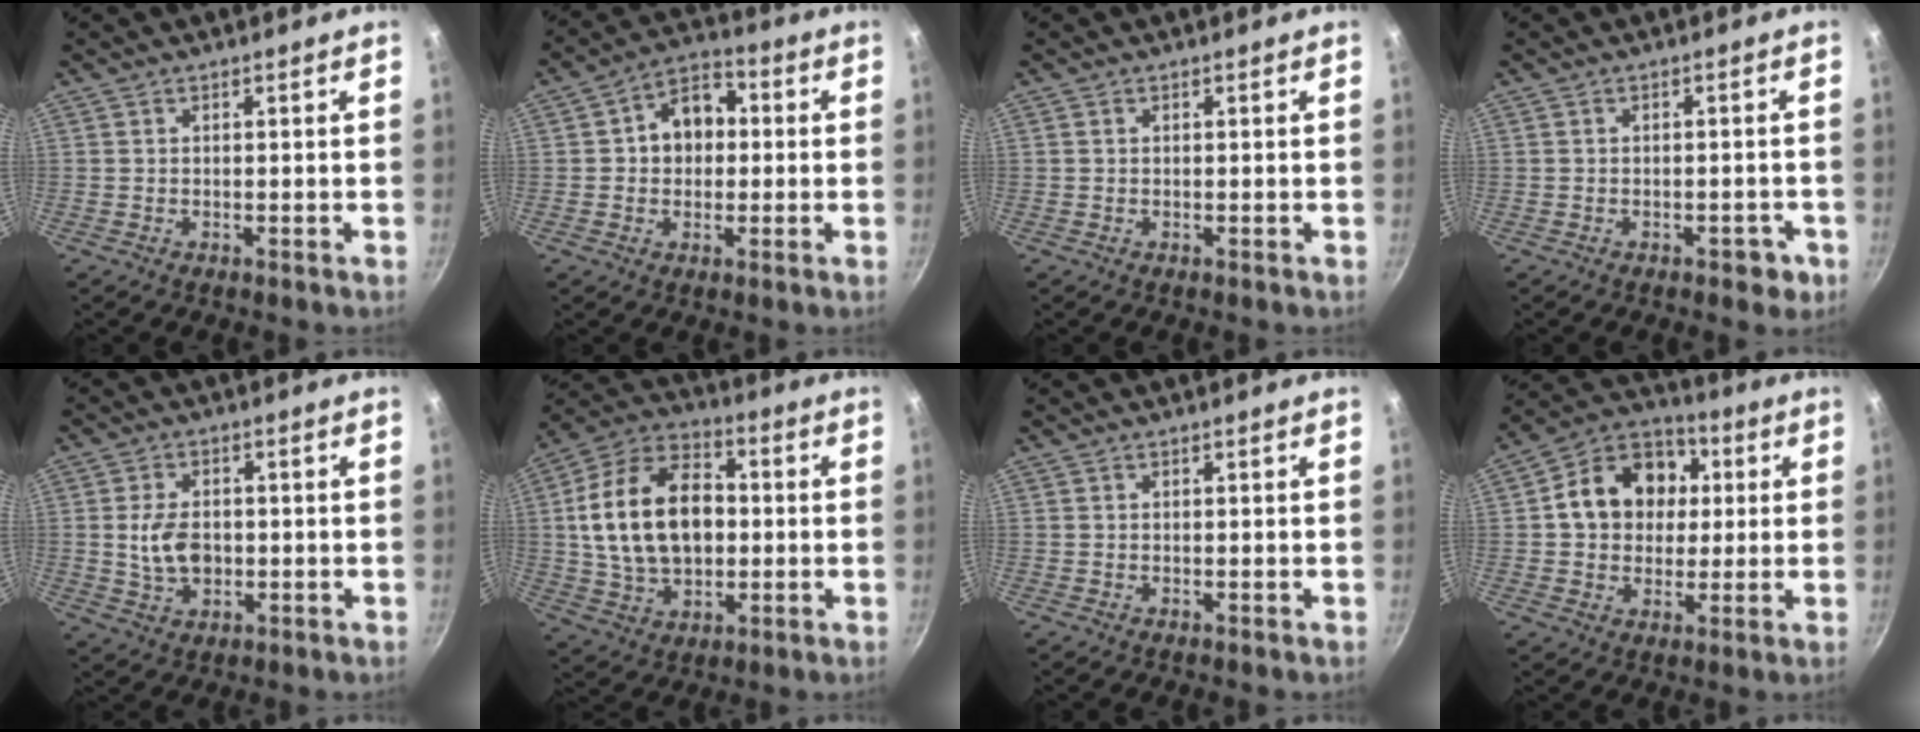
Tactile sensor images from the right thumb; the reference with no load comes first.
{"total": 9.4, "force": [0.8, 7.3, 6.0], "torque": [-0.046, 0.019, -0.002]}
{"total": 0.0}
{"total": 3.3, "force": [-1.7, 1.9, 2.2], "torque": [-0.007, 0.022, -0.007]}
{"total": 7.3, "force": [-0.2, 4.9, 5.4], "torque": [-0.087, 0.001, -0.002]}
{"total": 20.3, "force": [1.0, 13.6, 15.0], "torque": [-0.244, 0.025, 0.015]}
{"total": 0.0}
{"total": 15.4, "force": [2.4, 12.5, 8.6], "torque": [-0.111, 0.023, 0.024]}